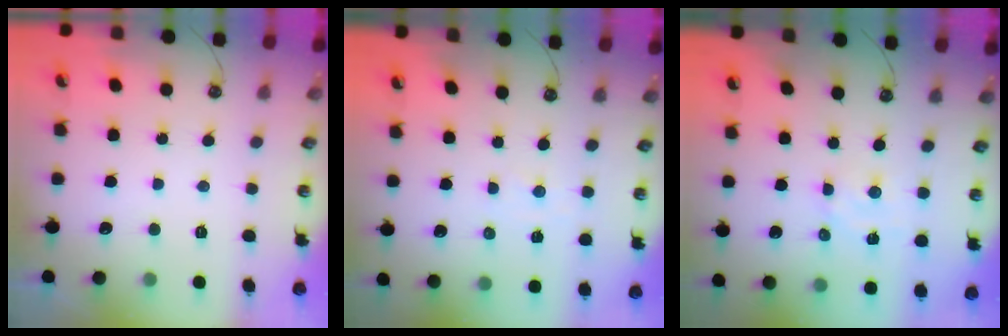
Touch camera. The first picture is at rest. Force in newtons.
{"total": 1.9, "press": 1.9, "slide": 0.3}
{"total": 2.6, "press": 2.6, "slide": 0.6}